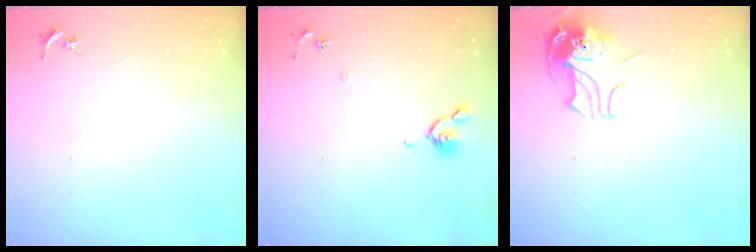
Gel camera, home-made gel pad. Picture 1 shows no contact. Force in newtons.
{"total": 6.2, "press": 6.2, "slide": 0.8}
{"total": 11.0, "press": 10.9, "slide": 1.5}